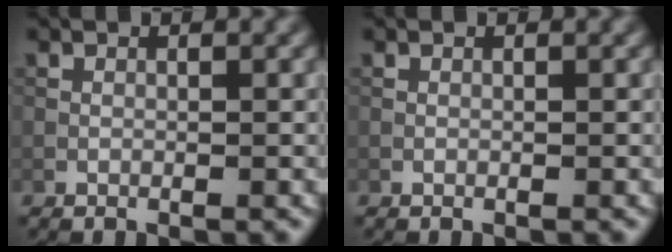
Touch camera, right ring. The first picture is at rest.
{"total": 0.0}